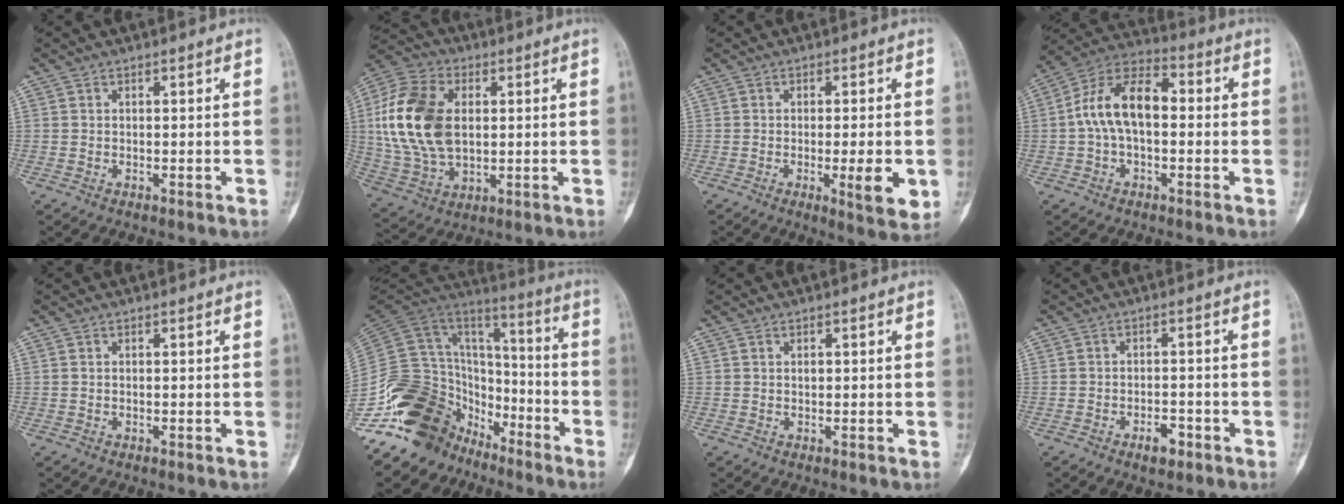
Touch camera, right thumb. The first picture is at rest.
{"total": 18.9, "force": [2.4, 12.0, 14.4], "torque": [-0.290, 0.001, 0.050]}
{"total": 7.0, "force": [-1.5, 1.5, 6.7], "torque": [-0.090, -0.013, -0.018]}
{"total": 12.8, "force": [-0.1, 7.3, 10.5], "torque": [-0.183, 0.041, -0.013]}
{"total": 0.0}
{"total": 25.6, "force": [-16.8, 16.3, 10.2], "torque": [-0.187, 0.103, -0.290]}
{"total": 0.6, "force": [0.1, 0.4, 0.4], "torque": [-0.004, 0.001, 0.002]}
{"total": 3.3, "force": [-2.0, 1.7, 2.1], "torque": [-0.024, 0.013, -0.029]}